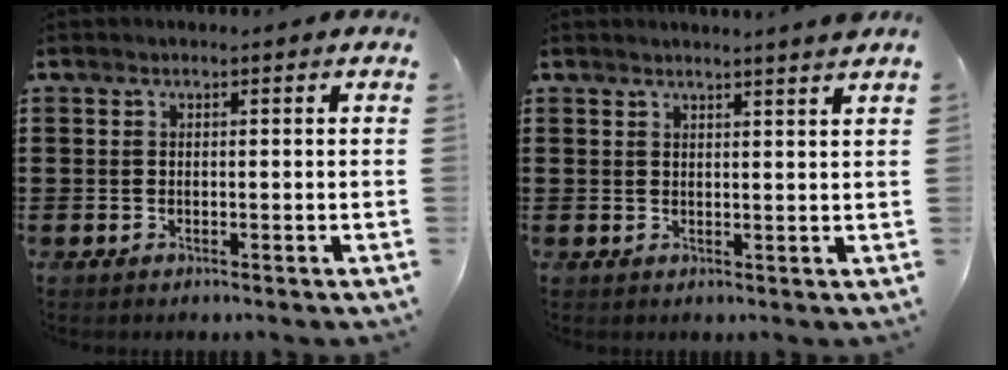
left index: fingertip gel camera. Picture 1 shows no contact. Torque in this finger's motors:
{"motor_torque": [1.06, -1.07, 0.15, 0.09]}